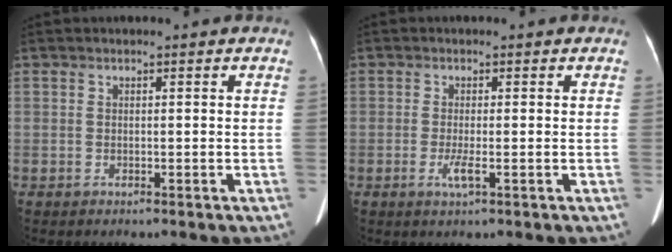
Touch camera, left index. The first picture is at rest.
{"total": 1.8, "force": [-0.6, 0.0, 1.7], "torque": [-0.035, -0.005, -0.011]}